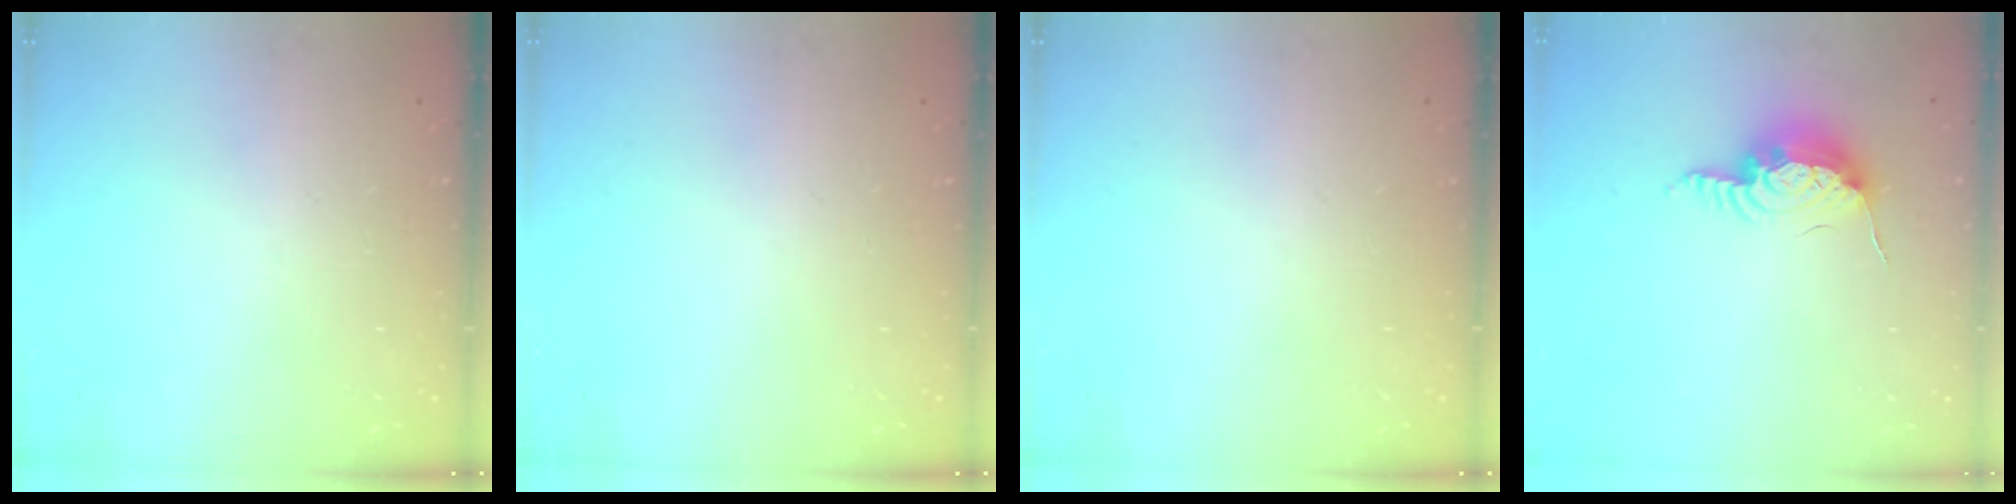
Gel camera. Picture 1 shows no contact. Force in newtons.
{"total": 0.0}
{"total": 0.0}
{"total": 12.4, "press": 12.4, "slide": 0.8}